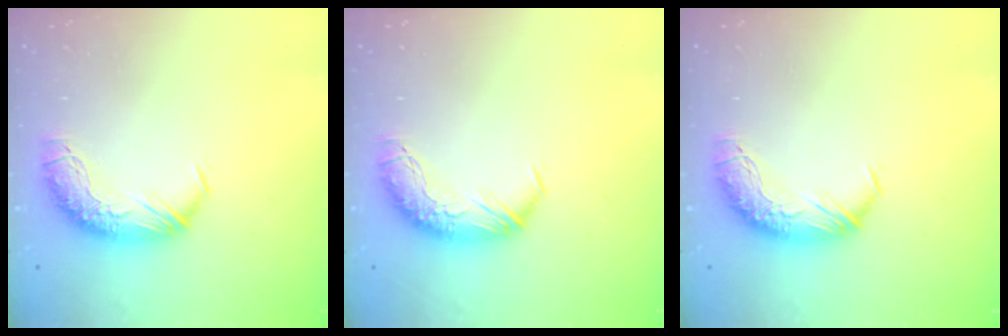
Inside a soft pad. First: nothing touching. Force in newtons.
{"total": 0.0}
{"total": 0.0}